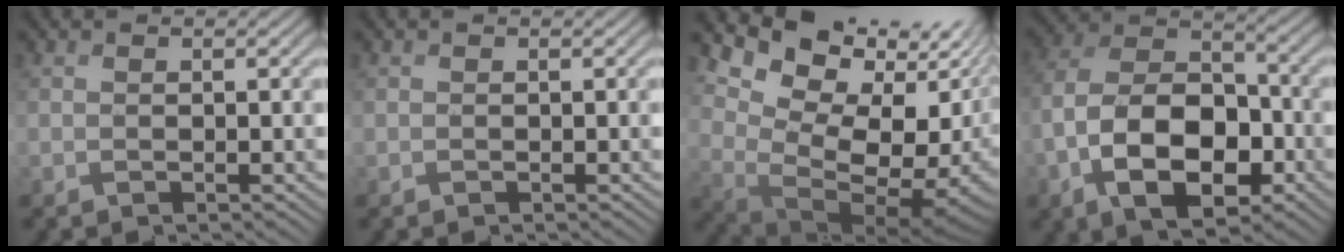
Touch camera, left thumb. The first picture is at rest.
{"total": 0.0}
{"total": 15.7, "force": [4.1, 11.1, 10.2], "torque": [-0.215, 0.007, 0.095]}
{"total": 13.2, "force": [-5.3, 7.6, 9.4], "torque": [-0.197, -0.014, -0.110]}